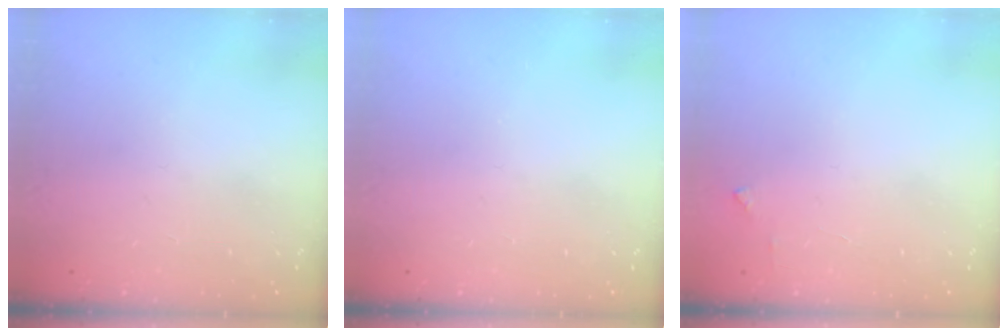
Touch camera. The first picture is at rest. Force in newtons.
{"total": 0.0}
{"total": 2.6, "press": 2.6, "slide": 0.2}